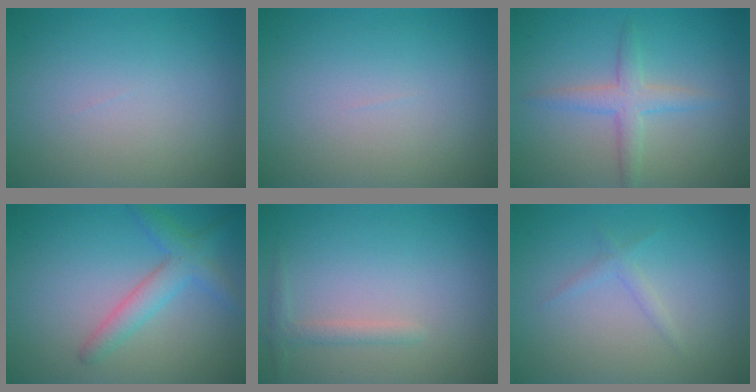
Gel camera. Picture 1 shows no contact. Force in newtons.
{"total": 0.0}
{"total": 2.7, "press": 2.7, "slide": 0.0}
{"total": 3.2, "press": 3.2, "slide": 0.1}
{"total": 1.3, "press": 1.3, "slide": 0.1}
{"total": 1.0, "press": 1.0, "slide": 0.0}